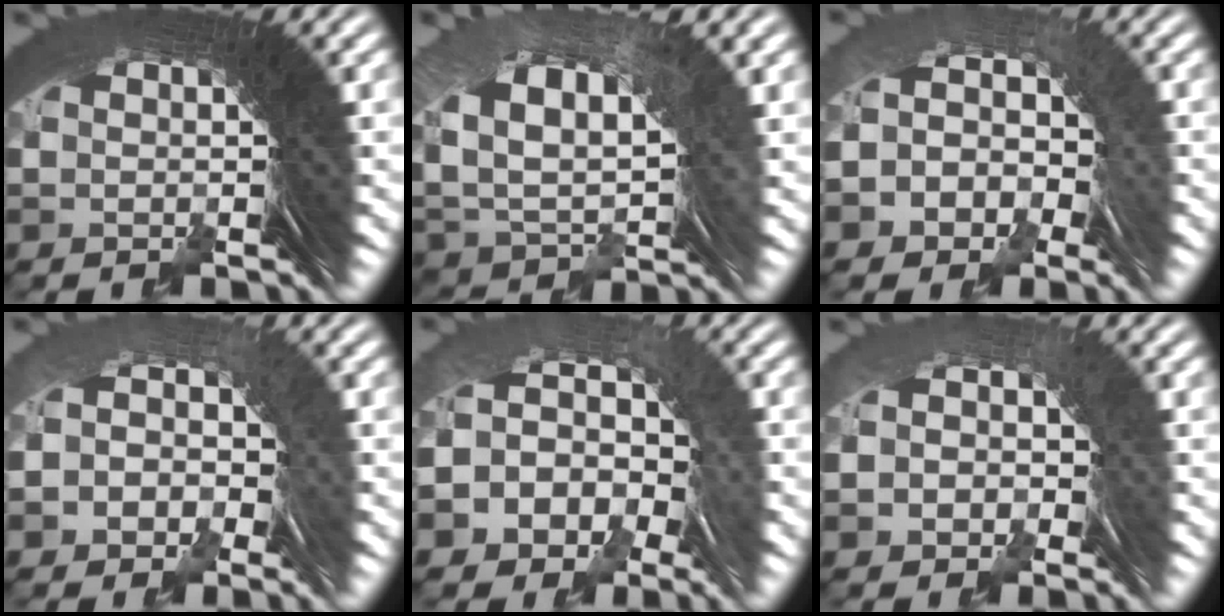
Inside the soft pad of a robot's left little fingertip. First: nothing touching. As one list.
[{"total": 6.8, "force": [0.7, 4.5, 5.0], "torque": [-0.107, -0.013, 0.022]}, {"total": 6.9, "force": [-0.6, 5.8, 3.8], "torque": [-0.088, -0.002, -0.020]}, {"total": 4.5, "force": [-0.8, 3.7, 2.5], "torque": [-0.052, 0.000, -0.022]}, {"total": 9.5, "force": [-0.6, 7.8, 5.4], "torque": [-0.138, -0.019, -0.010]}, {"total": 2.1, "force": [-0.9, 1.8, 0.8], "torque": [-0.020, -0.004, -0.020]}]